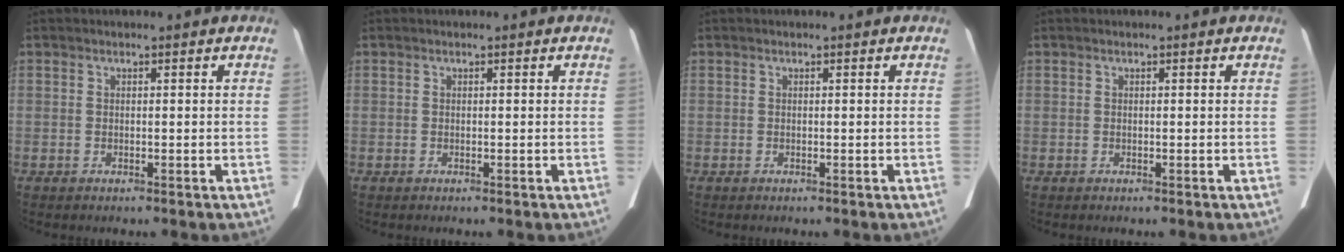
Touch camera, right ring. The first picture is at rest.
{"total": 0.0}
{"total": 0.0}
{"total": 0.0}